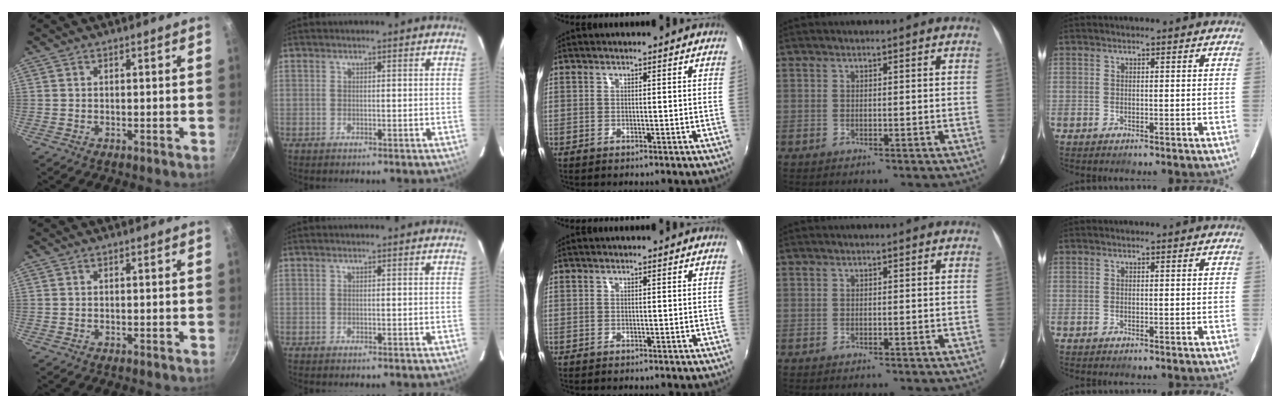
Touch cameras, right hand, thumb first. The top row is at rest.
{}